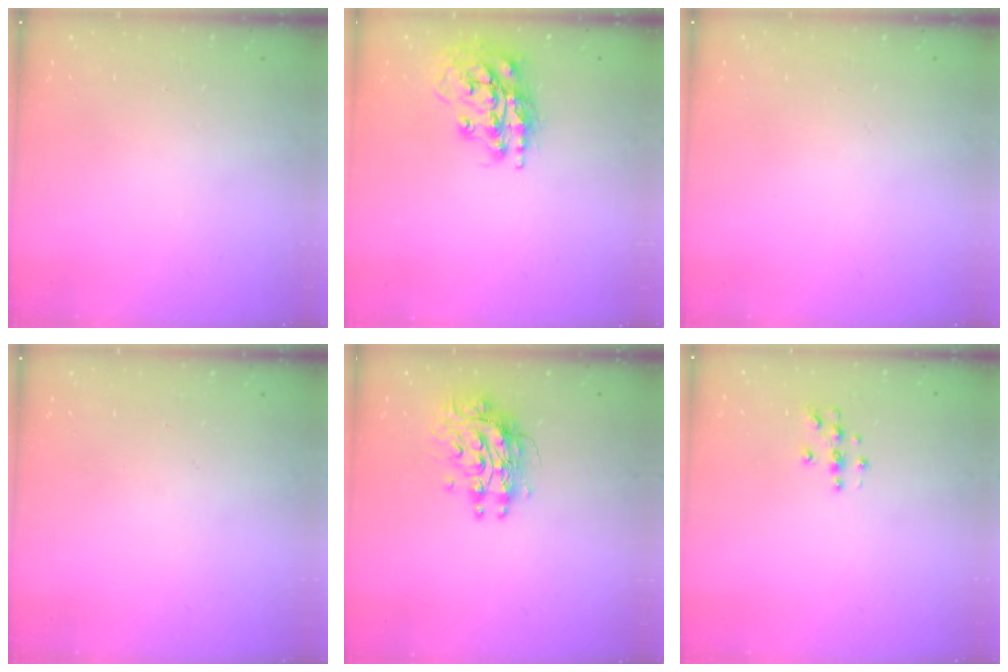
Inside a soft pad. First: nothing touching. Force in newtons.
{"total": 16.3, "press": 16.2, "slide": 1.1}
{"total": 0.0}
{"total": 0.0}
{"total": 9.7, "press": 9.6, "slide": 0.9}
{"total": 3.8, "press": 3.8, "slide": 0.5}